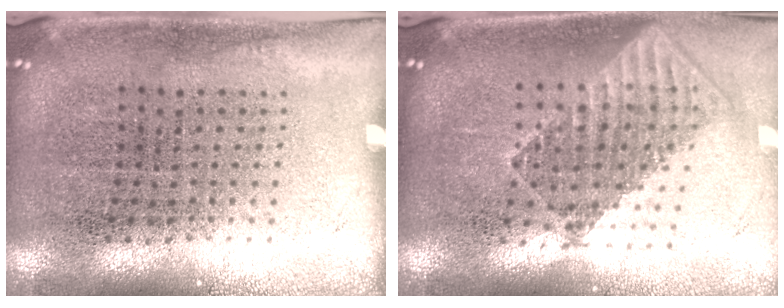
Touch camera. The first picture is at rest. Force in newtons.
{"total": 1.7, "press": 1.4, "slide": 1.1}